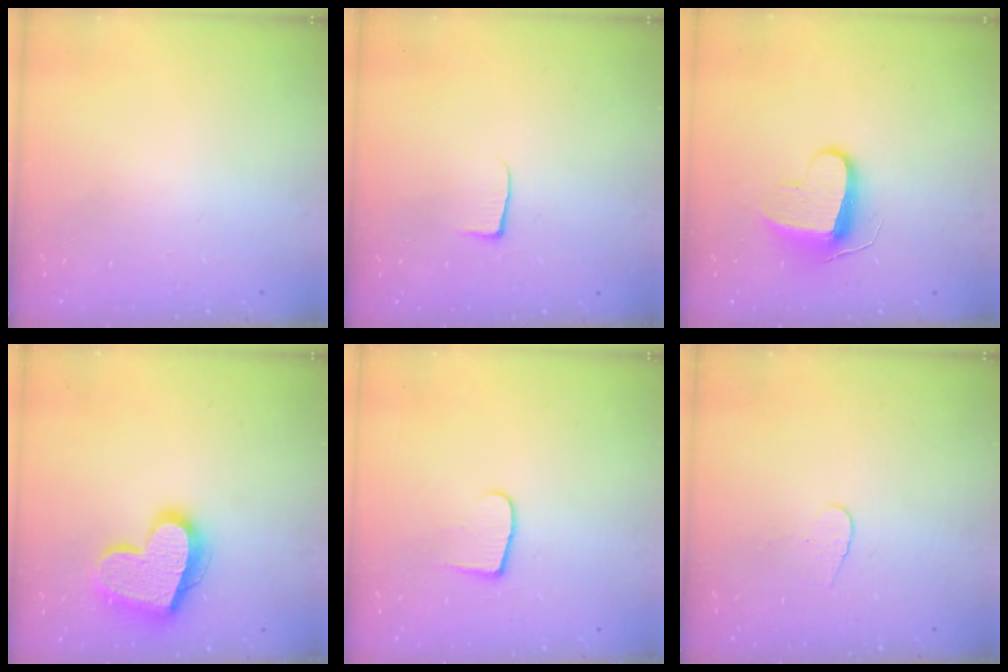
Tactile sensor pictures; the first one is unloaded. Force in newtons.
{"total": 3.7, "press": 3.7, "slide": 0.5}
{"total": 9.5, "press": 9.5, "slide": 0.1}
{"total": 20.3, "press": 20.3, "slide": 1.5}
{"total": 6.6, "press": 6.6, "slide": 0.6}
{"total": 3.6, "press": 3.6, "slide": 0.3}